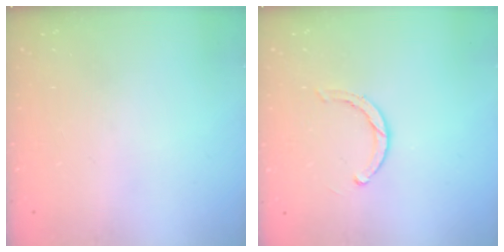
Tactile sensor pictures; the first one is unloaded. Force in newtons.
{"total": 2.8, "press": 2.7, "slide": 0.3}